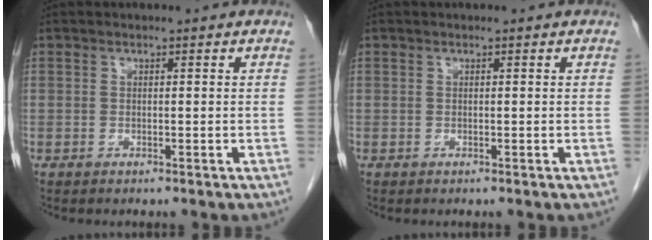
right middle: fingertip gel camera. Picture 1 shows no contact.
{"total": 0.0}